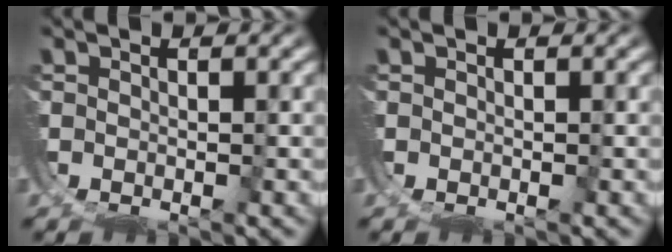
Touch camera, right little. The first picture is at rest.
{"total": 0.0}